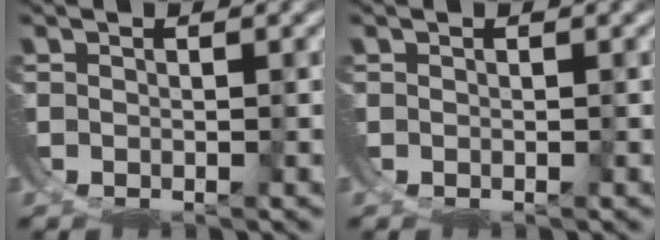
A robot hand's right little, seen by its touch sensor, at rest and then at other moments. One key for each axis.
{"total": 0.0}